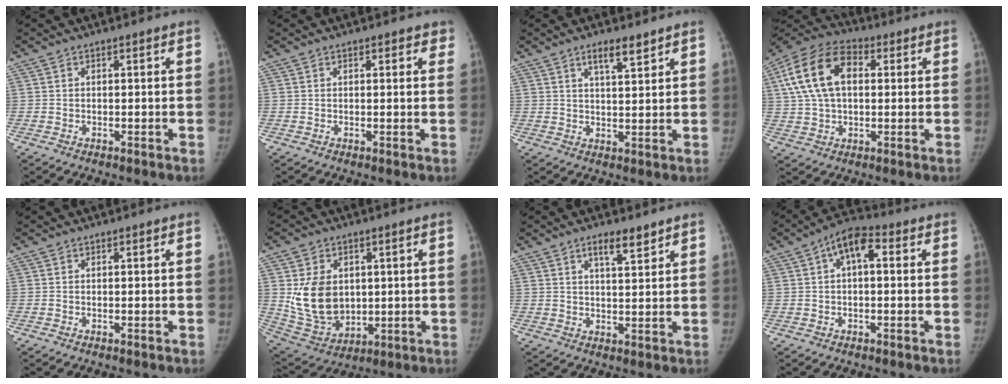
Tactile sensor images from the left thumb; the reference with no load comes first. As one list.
[{"total": 2.0, "force": [1.3, 1.0, 1.2], "torque": [0.004, -0.003, 0.009]}, {"total": 4.8, "force": [3.3, 1.3, 3.3], "torque": [-0.044, -0.023, 0.056]}, {"total": 15.6, "force": [3.4, 9.8, 11.6], "torque": [-0.217, 0.023, 0.056]}, {"total": 0.0}, {"total": 13.6, "force": [1.9, 10.2, 8.8], "torque": [-0.122, -0.019, 0.061]}, {"total": 4.9, "force": [3.4, 1.5, 3.2], "torque": [-0.040, -0.024, 0.056]}, {"total": 7.3, "force": [1.7, 3.6, 6.1], "torque": [-0.092, 0.027, 0.018]}]